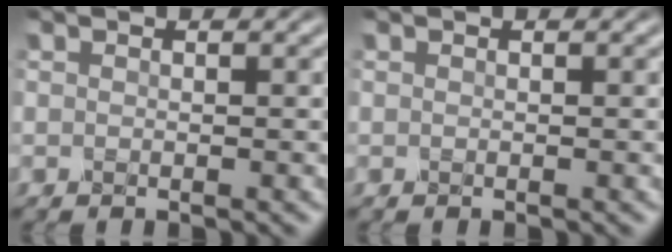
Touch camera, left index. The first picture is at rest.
{"total": 0.0}